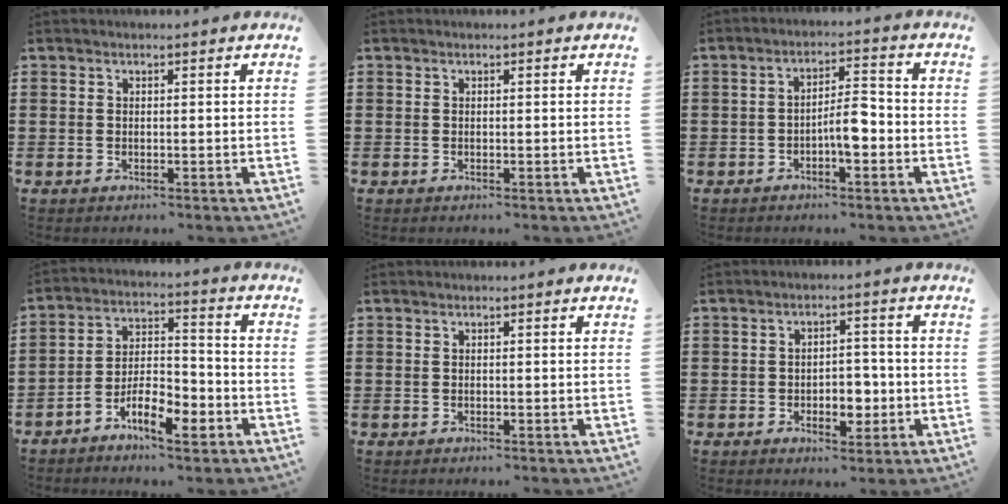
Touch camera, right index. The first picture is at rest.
{"total": 0.0}
{"total": 5.2, "force": [-1.9, 1.9, 4.5], "torque": [-0.070, 0.009, -0.038]}
{"total": 8.7, "force": [-5.3, 3.5, 5.9], "torque": [-0.117, 0.007, -0.099]}
{"total": 0.0}
{"total": 5.0, "force": [-1.6, 3.0, 3.7], "torque": [-0.057, 0.006, -0.030]}